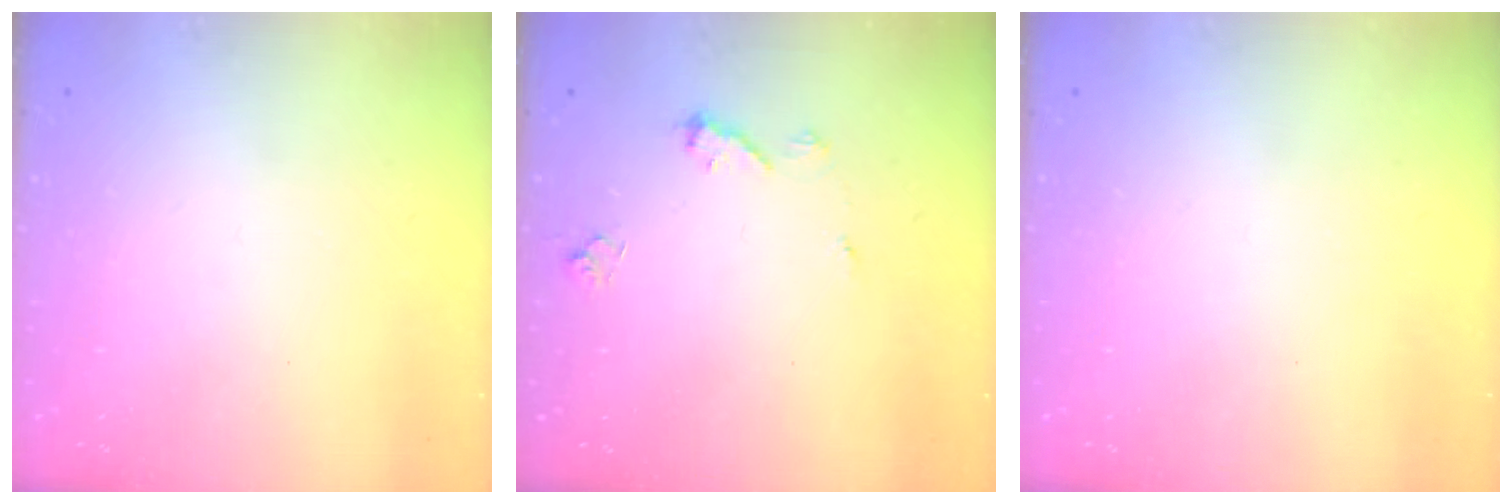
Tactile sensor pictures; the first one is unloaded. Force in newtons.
{"total": 7.0, "press": 7.0, "slide": 0.7}
{"total": 0.0}